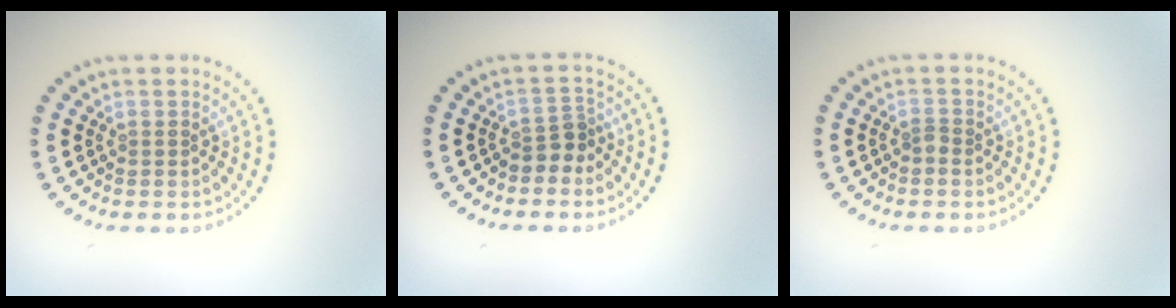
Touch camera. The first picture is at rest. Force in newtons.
{"total": 2.1, "press": 1.7, "slide": 1.2}
{"total": 0.8, "press": 0.6, "slide": 0.5}